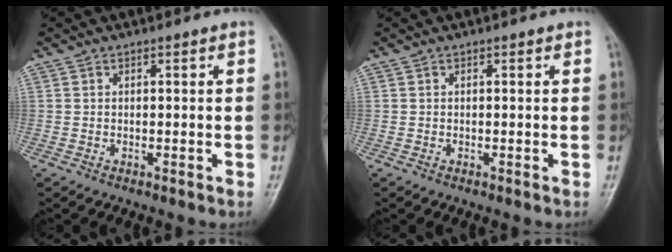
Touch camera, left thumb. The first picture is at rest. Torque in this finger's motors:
{"motor_torque": [-0.02, 0.03, -0.14, -0.07, 0.00]}